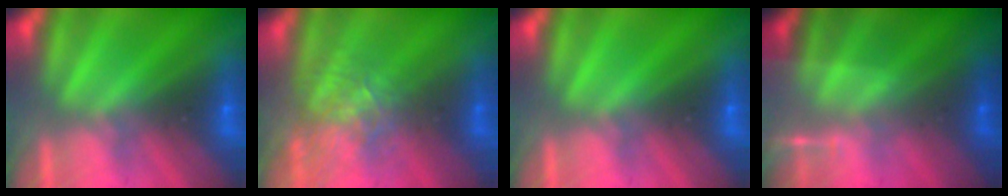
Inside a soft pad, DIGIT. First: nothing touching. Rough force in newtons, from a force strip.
{"total": 2.6}
{"total": 0.0}
{"total": 1.8}